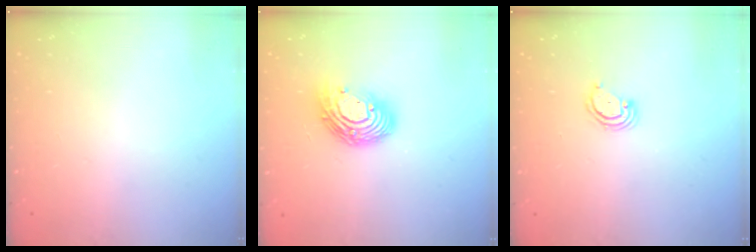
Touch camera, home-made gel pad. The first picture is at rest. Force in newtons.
{"total": 12.6, "press": 12.6, "slide": 1.2}
{"total": 2.9, "press": 2.9, "slide": 0.3}